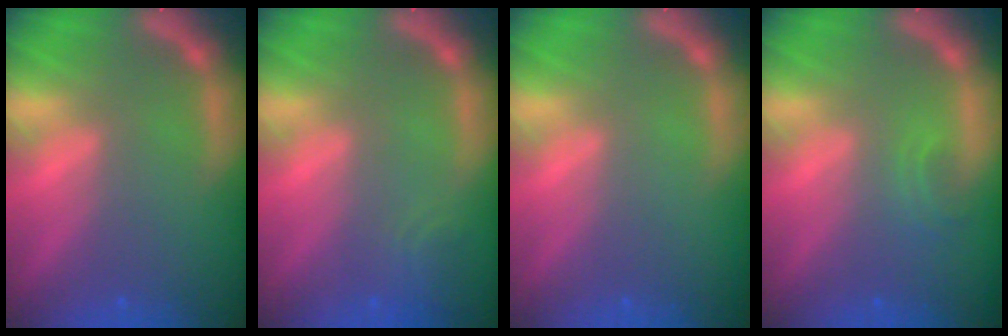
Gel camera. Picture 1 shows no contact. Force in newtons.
{"total": 1.9}
{"total": 0.0}
{"total": 1.4}